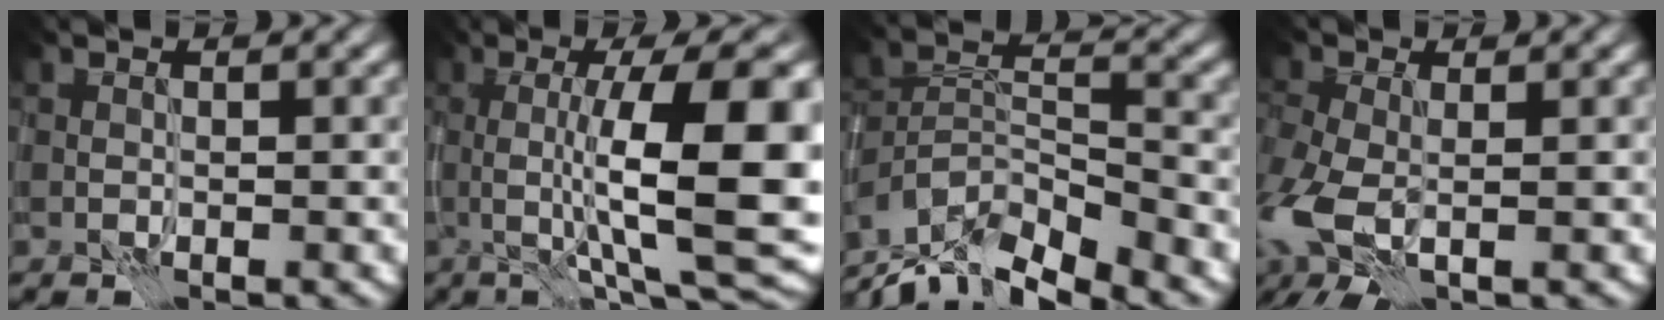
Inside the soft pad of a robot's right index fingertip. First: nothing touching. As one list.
[{"total": 12.6, "force": [0.4, 3.4, 12.2], "torque": [-0.164, 0.006, 0.014]}, {"total": 9.7, "force": [-8.4, 2.8, 4.0], "torque": [-0.070, 0.003, -0.143]}, {"total": 5.7, "force": [-1.7, 3.2, 4.4], "torque": [-0.111, -0.016, -0.035]}]